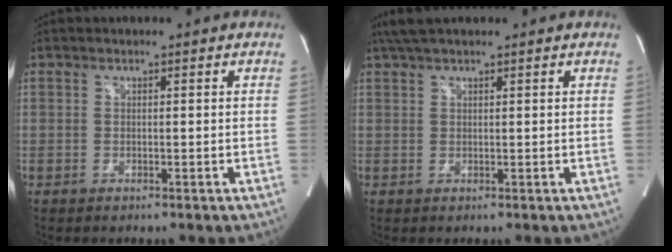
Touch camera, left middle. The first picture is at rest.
{"total": 4.6, "force": [3.8, 0.6, 2.5], "torque": [-0.050, 0.032, 0.070]}